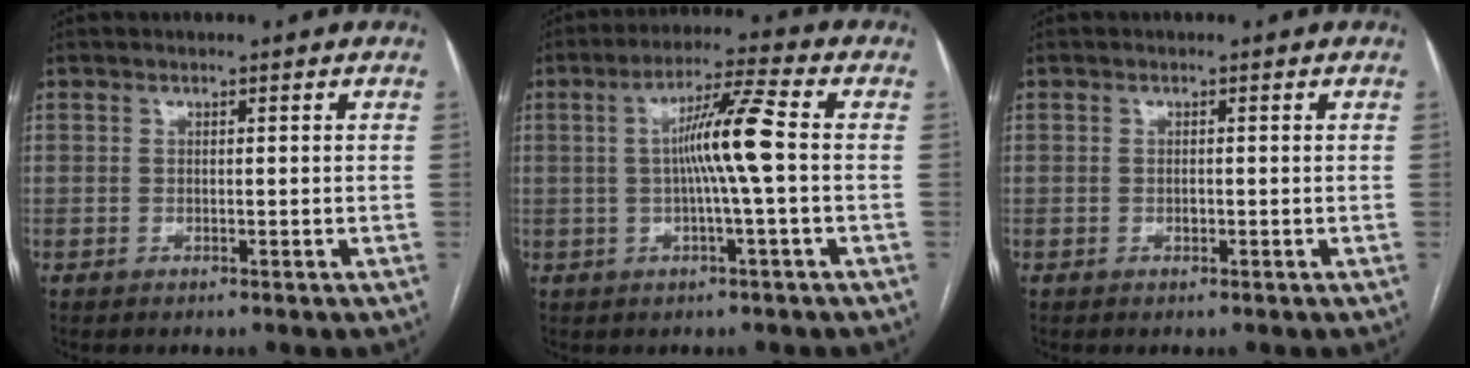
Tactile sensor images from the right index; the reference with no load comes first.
{"total": 8.4, "force": [0.0, -0.7, 8.4], "torque": [-0.153, 0.011, -0.001]}
{"total": 0.6, "force": [0.0, 0.3, 0.5], "torque": [-0.010, 0.000, 0.001]}